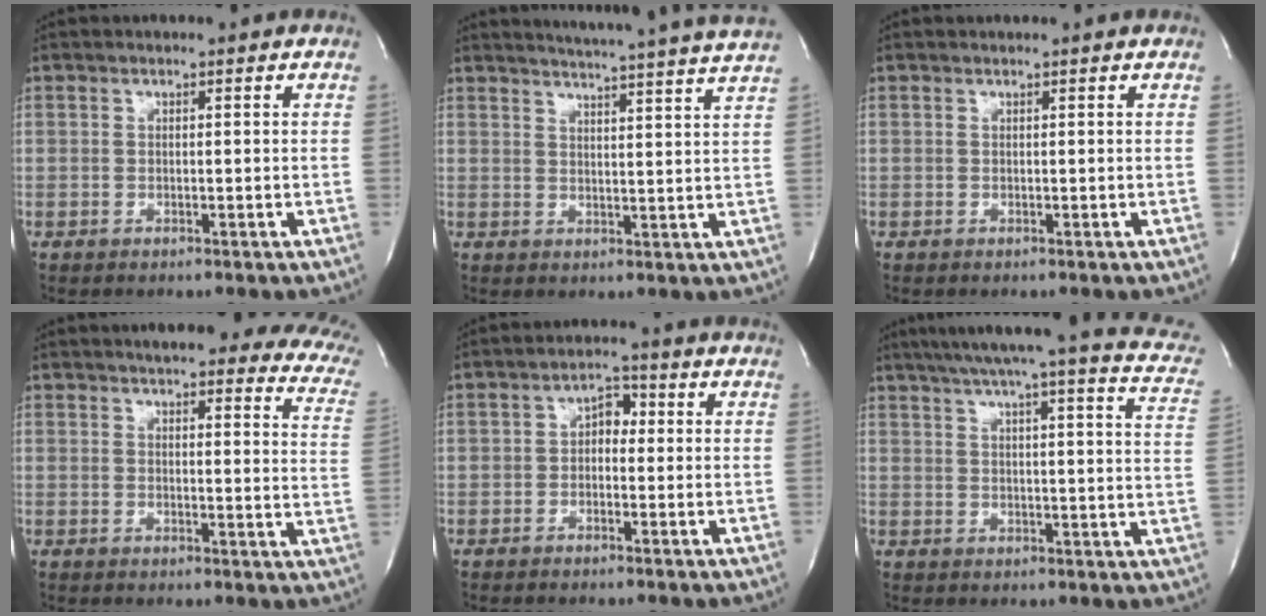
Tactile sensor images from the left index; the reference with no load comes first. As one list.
[{"total": 16.7, "force": [15.6, -1.9, 5.7], "torque": [-0.098, -0.056, 0.187]}, {"total": 0.5, "force": [0.5, 0.0, 0.1], "torque": [0.000, 0.002, 0.005]}, {"total": 19.0, "force": [15.4, 4.4, 10.2], "torque": [-0.112, -0.018, 0.156]}, {"total": 3.5, "force": [-0.2, 2.3, 2.7], "torque": [-0.042, 0.018, -0.009]}, {"total": 23.7, "force": [19.8, 2.1, 12.8], "torque": [-0.180, -0.020, 0.228]}]